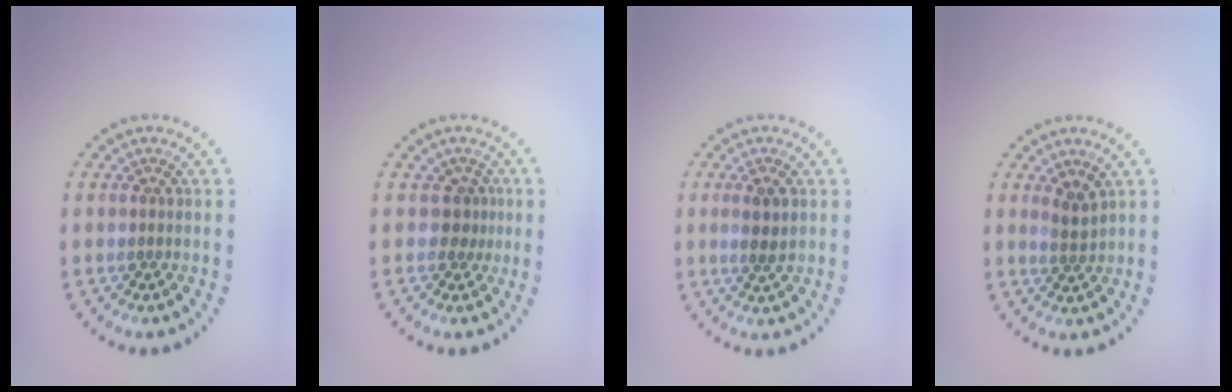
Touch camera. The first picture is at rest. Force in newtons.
{"total": 1.7, "press": 1.3, "slide": 1.1}
{"total": 2.0, "press": 1.8, "slide": 0.7}
{"total": 1.5, "press": 1.2, "slide": 0.9}